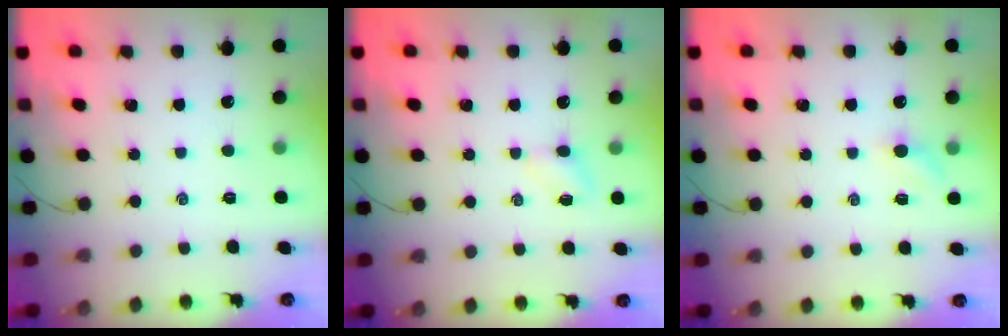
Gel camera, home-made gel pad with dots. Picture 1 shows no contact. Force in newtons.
{"total": 3.4, "press": 3.3, "slide": 0.9}
{"total": 2.9, "press": 2.7, "slide": 0.9}